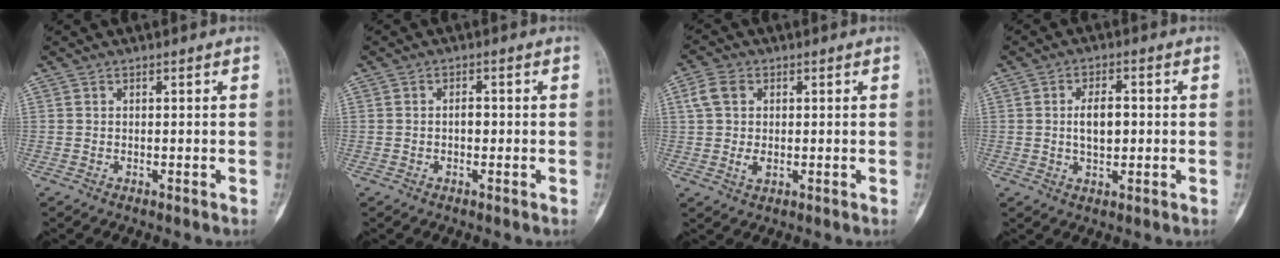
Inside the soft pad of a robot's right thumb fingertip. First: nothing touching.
{"total": 2.0, "force": [-0.2, 1.2, 1.6], "torque": [-0.019, 0.004, -0.005]}
{"total": 6.2, "force": [0.8, 4.3, 4.3], "torque": [-0.083, 0.004, 0.018]}
{"total": 6.1, "force": [0.3, 3.2, 5.2], "torque": [-0.084, 0.002, 0.004]}